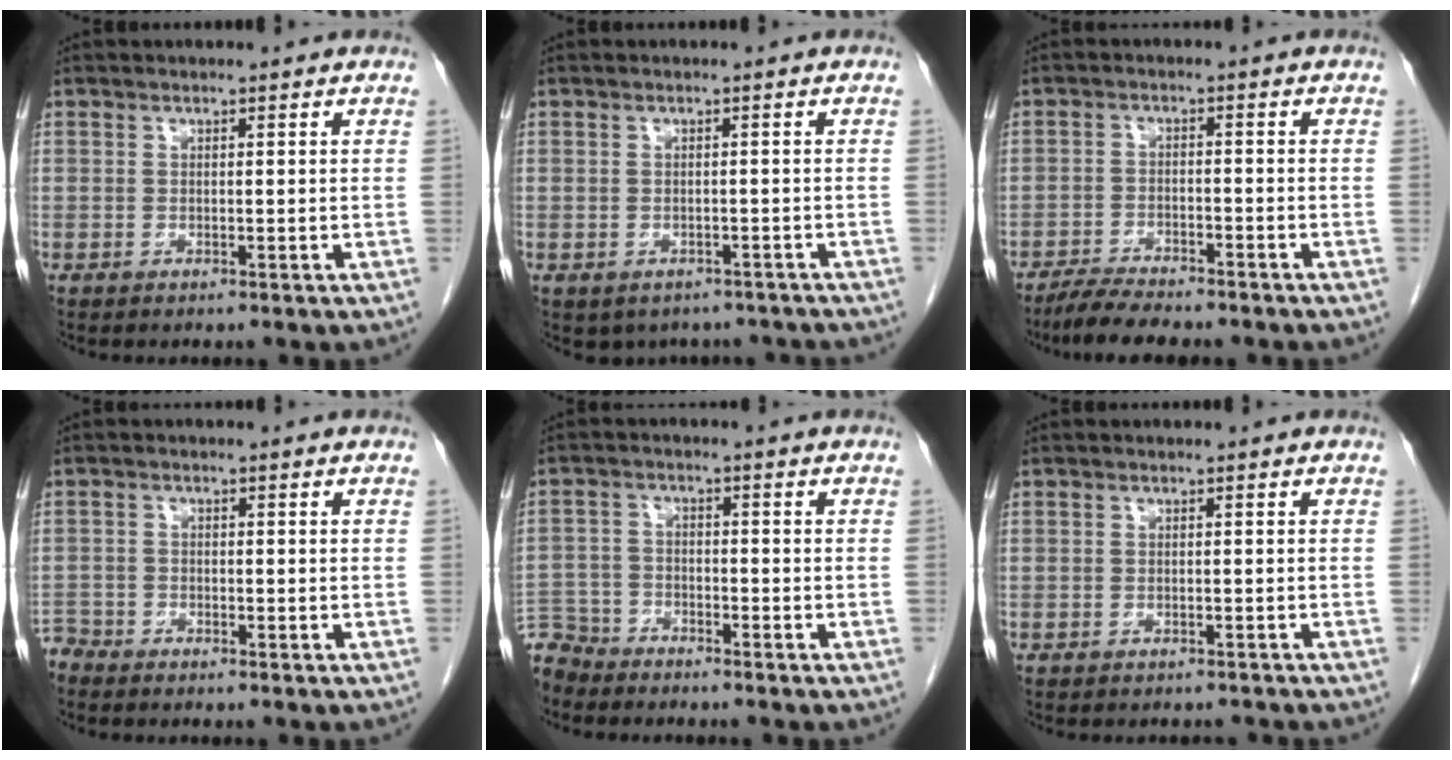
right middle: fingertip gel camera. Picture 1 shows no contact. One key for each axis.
{"total": 6.4, "fx": -5.2, "fy": 3.6, "fz": 1.3, "tx": -0.007, "ty": 0.010, "tz": -0.057}
{"total": 6.6, "fx": -5.8, "fy": 0.9, "fz": 3.0, "tx": -0.053, "ty": -0.016, "tz": -0.099}
{"total": 2.6, "fx": -2.6, "fy": 0.4, "fz": -0.3, "tx": 0.008, "ty": -0.008, "tz": -0.050}
{"total": 6.6, "fx": -6.2, "fy": 2.1, "fz": -0.1, "tx": 0.003, "ty": -0.003, "tz": -0.123}
{"total": 4.3, "fx": -4.0, "fy": 1.2, "fz": 1.0, "tx": -0.007, "ty": -0.003, "tz": -0.046}